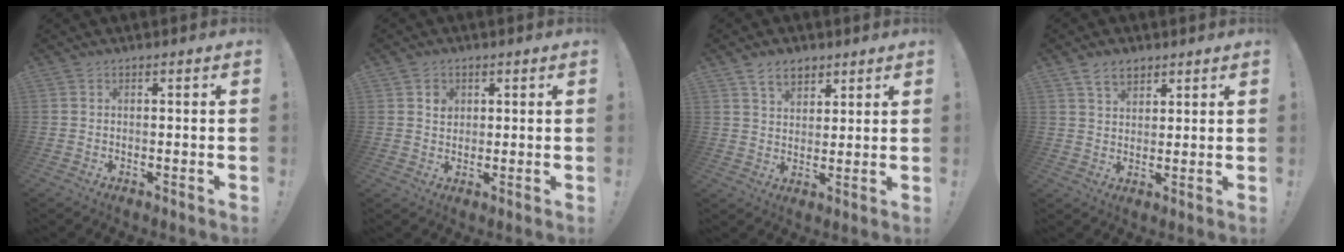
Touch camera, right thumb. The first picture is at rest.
{"total": 3.0, "force": [1.3, 2.7, 0.7], "torque": [0.001, -0.008, 0.020]}
{"total": 7.1, "force": [4.6, 4.5, 3.0], "torque": [-0.046, -0.018, 0.086]}
{"total": 6.1, "force": [4.0, 3.6, 2.8], "torque": [-0.044, -0.013, 0.074]}